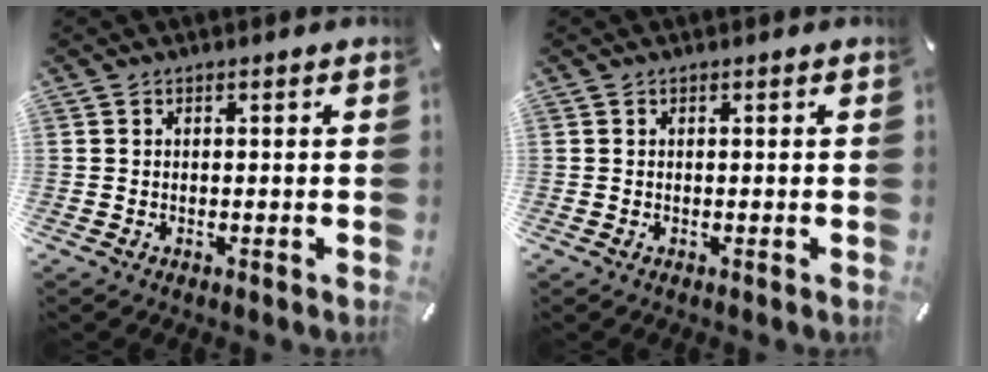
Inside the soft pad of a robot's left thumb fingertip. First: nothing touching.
{"total": 0.0}